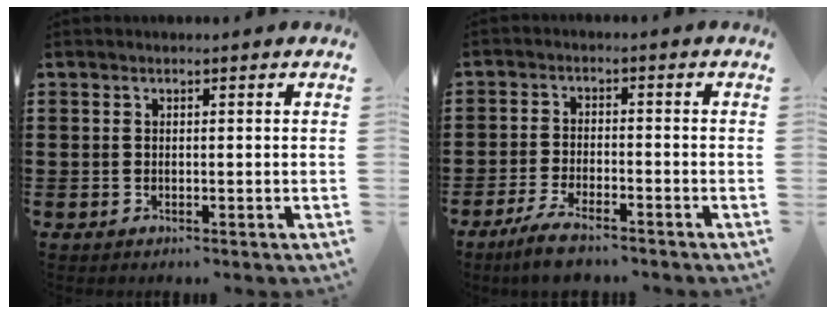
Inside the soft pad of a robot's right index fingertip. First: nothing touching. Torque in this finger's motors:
{"motor_torque": [0.98, 0.99, 0.37, 0.08]}